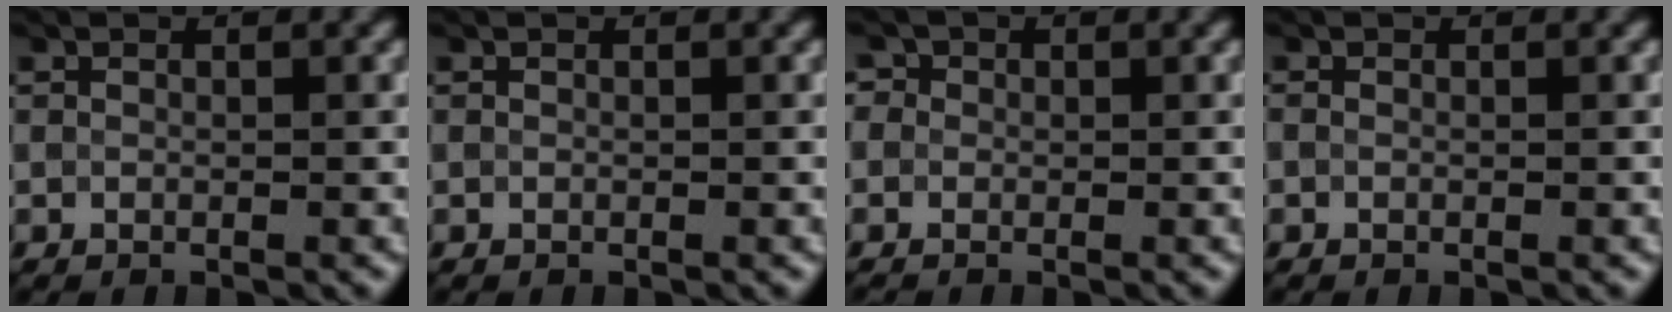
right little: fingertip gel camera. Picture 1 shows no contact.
{"total": 0.0}
{"total": 2.3, "force": [0.4, 2.1, 0.8], "torque": [-0.003, 0.016, -0.010]}
{"total": 0.0}